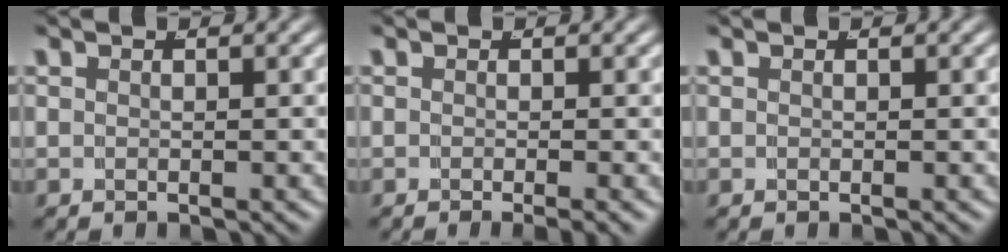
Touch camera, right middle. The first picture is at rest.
{"total": 1.6, "force": [-1.1, -0.1, 1.1], "torque": [-0.010, -0.004, -0.017]}
{"total": 0.0}